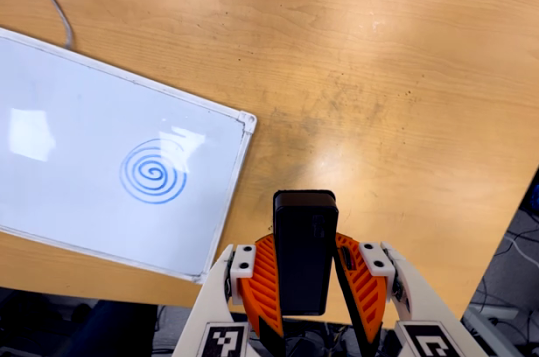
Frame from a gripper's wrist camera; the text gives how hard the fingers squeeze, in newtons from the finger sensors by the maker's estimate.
{"total": 5.1, "left": 4.7, "right": 5.6}